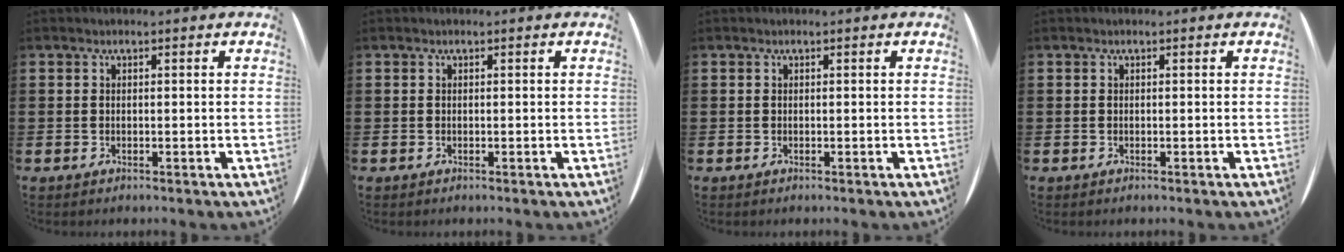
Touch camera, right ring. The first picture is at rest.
{"total": 0.0}
{"total": 0.0}
{"total": 0.0}